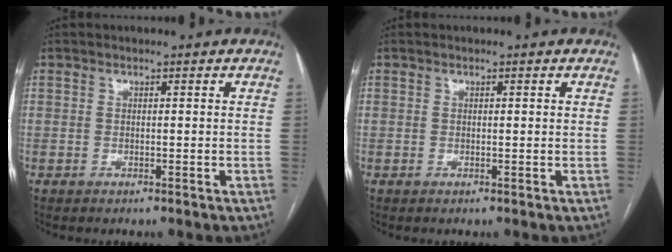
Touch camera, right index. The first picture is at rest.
{"total": 0.6, "force": [0.2, 0.1, 0.6], "torque": [-0.013, 0.002, 0.003]}